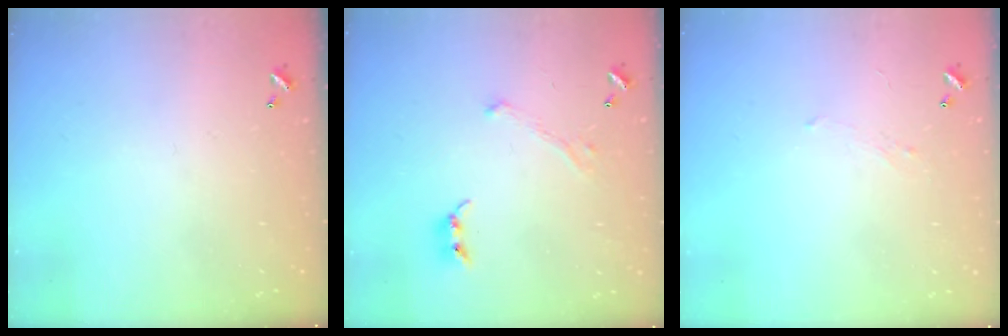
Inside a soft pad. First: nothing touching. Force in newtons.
{"total": 1.8, "press": 1.6, "slide": 0.9}
{"total": 1.0, "press": 0.8, "slide": 0.5}